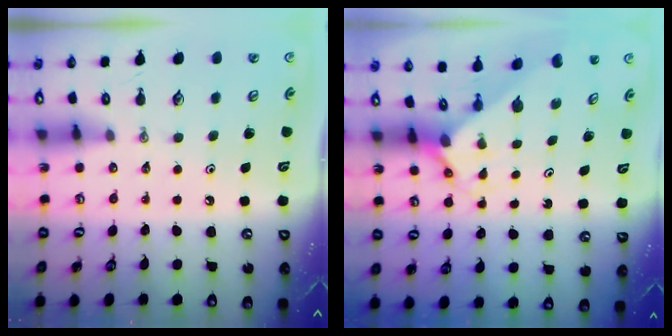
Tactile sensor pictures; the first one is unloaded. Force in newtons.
{"total": 1.7, "press": 1.7, "slide": 0.2}